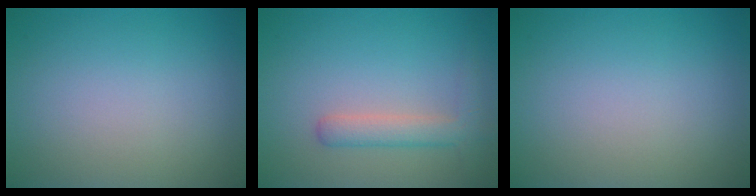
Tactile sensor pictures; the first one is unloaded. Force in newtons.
{"total": 2.8, "press": 2.8, "slide": 0.2}
{"total": 0.0}